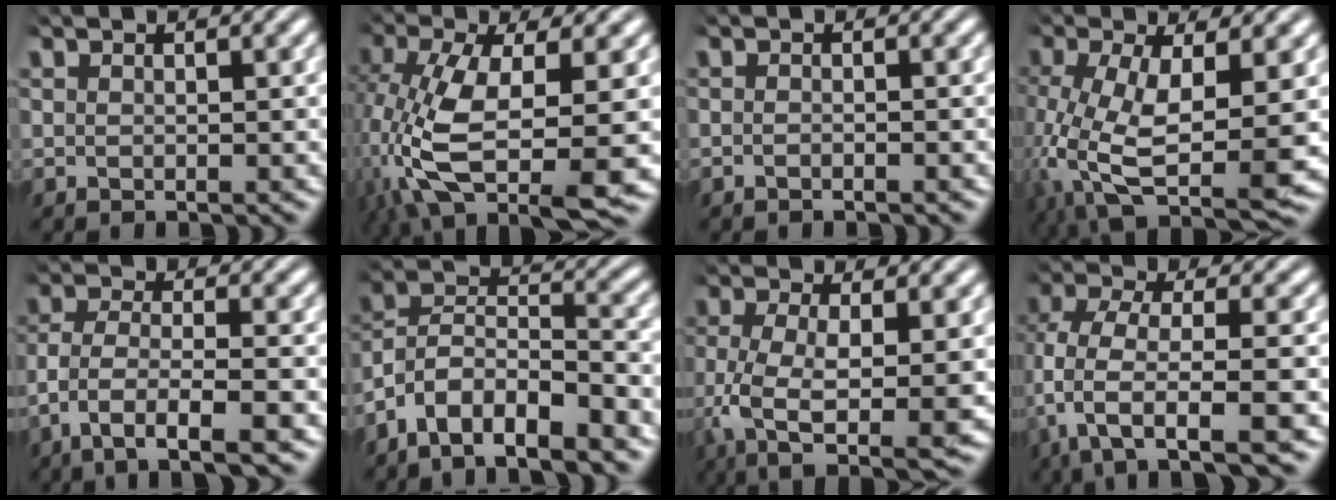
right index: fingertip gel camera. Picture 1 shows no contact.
{"total": 10.1, "force": [-4.2, 5.0, 7.7], "torque": [-0.194, -0.059, -0.038]}
{"total": 0.8, "force": [-0.7, 0.1, 0.2], "torque": [-0.006, 0.000, -0.016]}
{"total": 9.9, "force": [-2.6, 5.7, 7.7], "torque": [-0.178, -0.058, -0.014]}
{"total": 6.8, "force": [-3.3, 3.2, 5.0], "torque": [-0.109, -0.038, -0.037]}
{"total": 10.7, "force": [-3.9, 8.9, 4.4], "torque": [-0.141, -0.039, -0.076]}
{"total": 9.1, "force": [-3.0, 4.6, 7.3], "torque": [-0.164, -0.051, -0.028]}
{"total": 8.8, "force": [-3.6, 4.8, 6.4], "torque": [-0.165, -0.046, -0.041]}